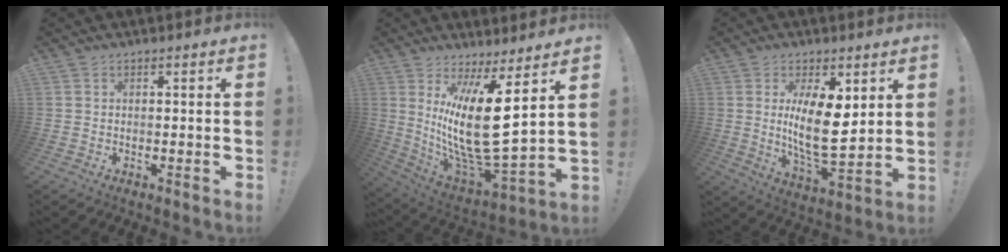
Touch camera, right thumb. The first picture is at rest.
{"total": 20.7, "force": [5.5, 5.5, 19.2], "torque": [-0.375, -0.071, 0.090]}
{"total": 13.2, "force": [3.1, 5.2, 11.7], "torque": [-0.210, -0.032, 0.051]}